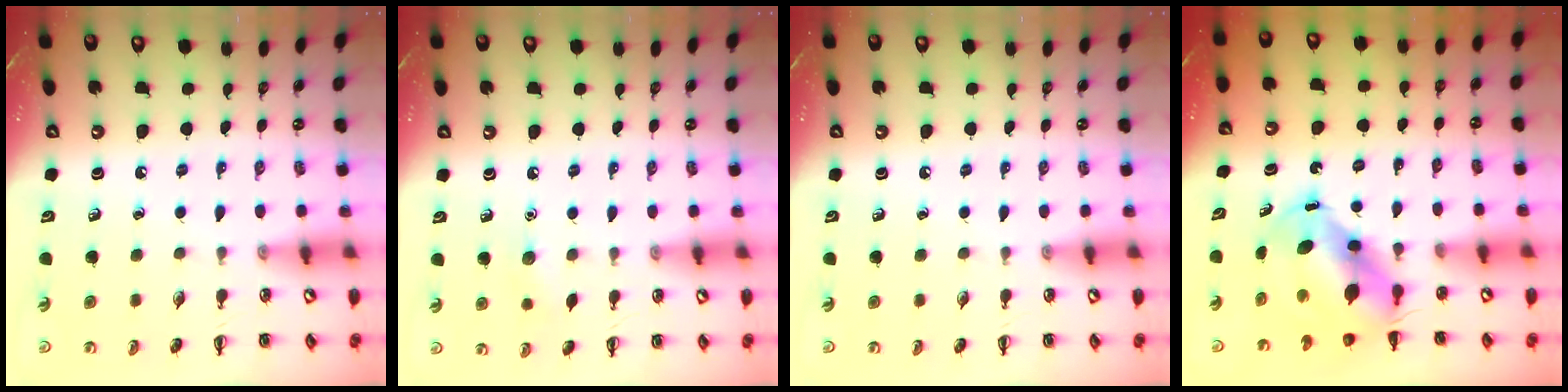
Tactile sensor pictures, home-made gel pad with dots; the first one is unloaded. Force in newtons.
{"total": 4.9, "press": 4.7, "slide": 1.4}
{"total": 0.0}
{"total": 7.2, "press": 6.9, "slide": 2.3}